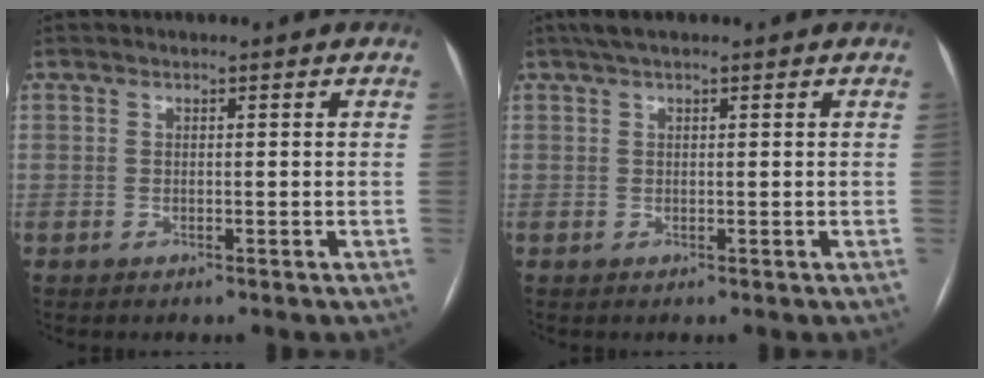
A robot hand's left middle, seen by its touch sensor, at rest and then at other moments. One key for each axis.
{"total": 2.4, "fx": 1.8, "fy": 0.5, "fz": 1.6, "tx": -0.030, "ty": 0.021, "tz": 0.032}